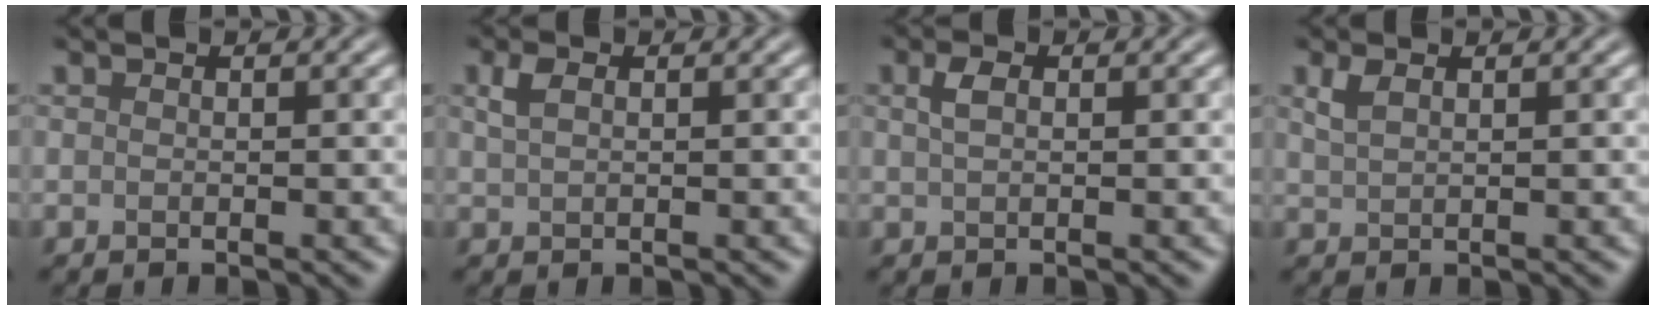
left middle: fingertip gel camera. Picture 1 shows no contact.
{"total": 1.6, "force": [0.8, 0.9, 1.2], "torque": [-0.028, 0.004, 0.016]}
{"total": 1.6, "force": [0.6, 0.9, 1.2], "torque": [-0.026, 0.003, 0.010]}
{"total": 1.6, "force": [1.0, 0.6, 1.0], "torque": [-0.025, 0.003, 0.023]}